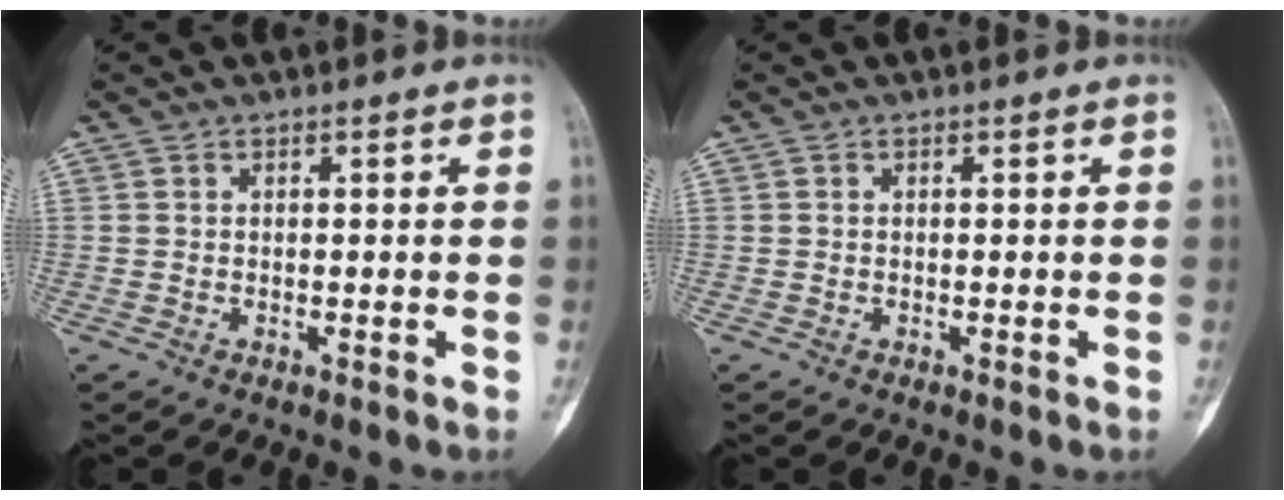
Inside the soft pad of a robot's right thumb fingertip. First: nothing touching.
{"total": 0.0}